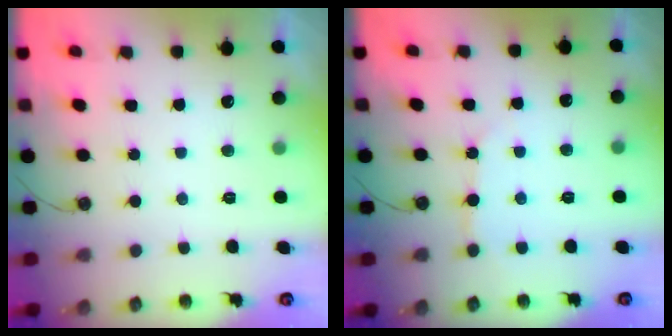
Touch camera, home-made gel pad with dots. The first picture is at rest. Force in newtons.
{"total": 5.0, "press": 5.0, "slide": 0.4}